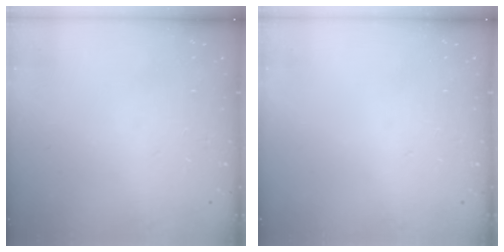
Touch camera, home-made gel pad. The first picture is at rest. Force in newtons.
{"total": 0.0}